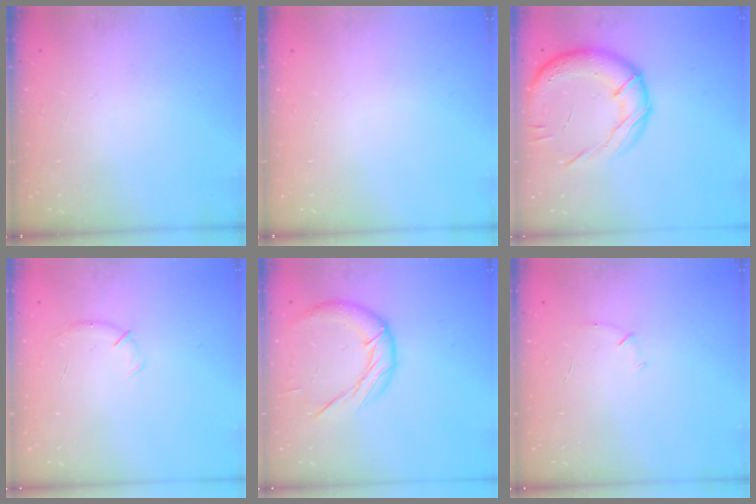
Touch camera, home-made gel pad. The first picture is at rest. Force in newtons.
{"total": 0.0}
{"total": 17.7, "press": 17.4, "slide": 3.2}
{"total": 4.3, "press": 4.1, "slide": 1.1}
{"total": 13.1, "press": 13.0, "slide": 1.0}
{"total": 4.3, "press": 4.2, "slide": 1.1}